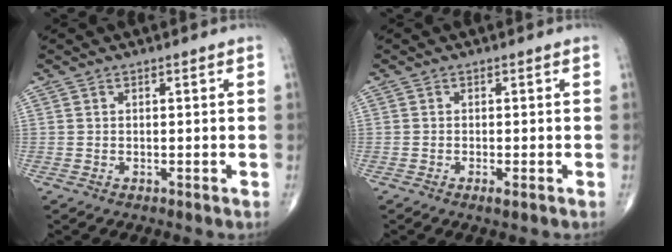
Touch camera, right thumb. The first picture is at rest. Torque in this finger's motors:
{"motor_torque": [-0.08, -0.07, -0.05, 0.31, -0.02]}